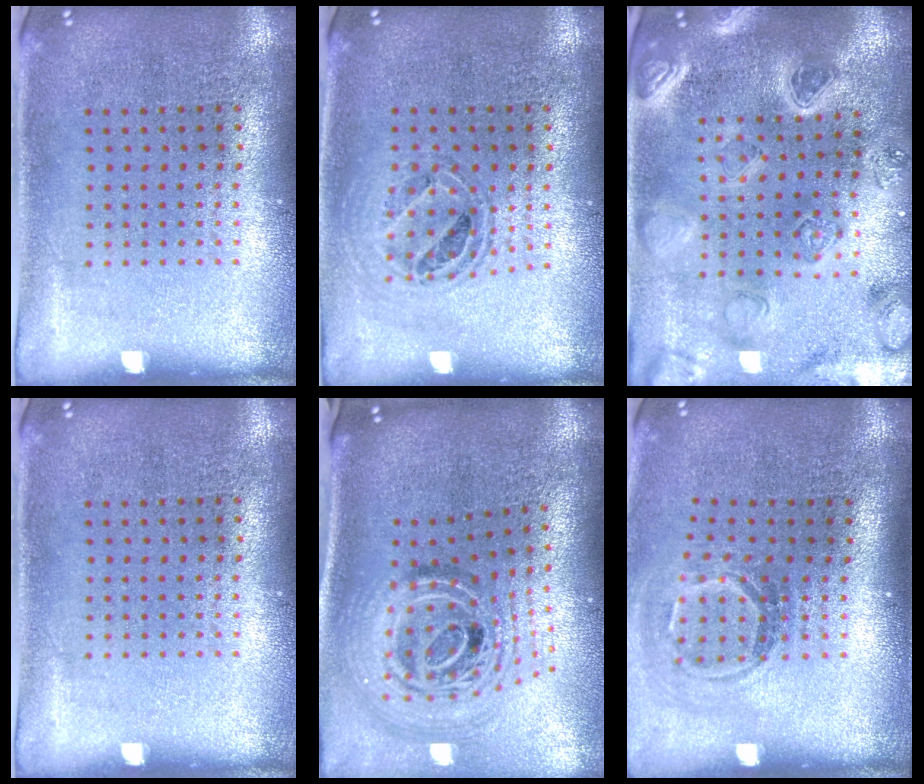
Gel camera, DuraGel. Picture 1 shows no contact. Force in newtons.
{"total": 0.7, "press": 0.7, "slide": 0.1}
{"total": 2.5, "press": 2.5, "slide": 0.3}
{"total": 0.0}
{"total": 2.3, "press": 1.7, "slide": 1.5}
{"total": 1.7, "press": 1.2, "slide": 1.3}